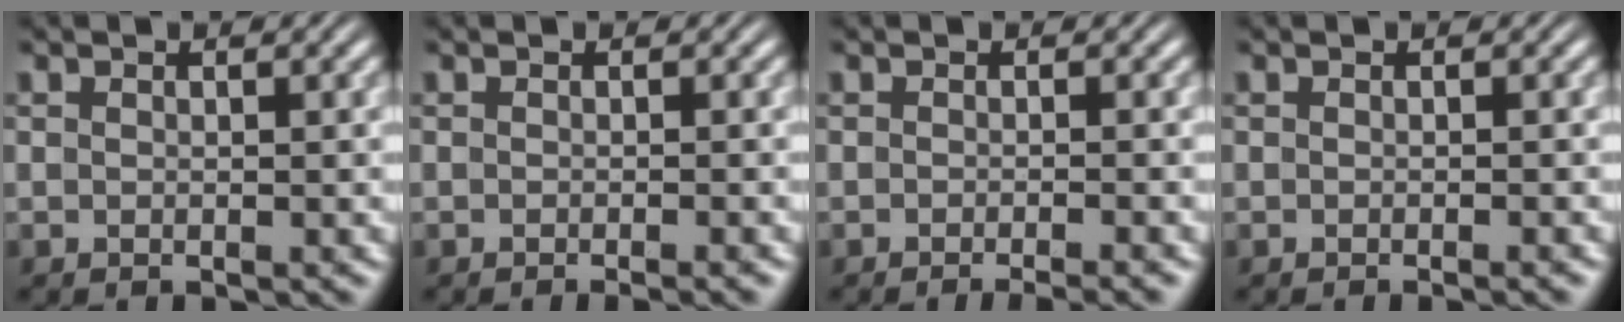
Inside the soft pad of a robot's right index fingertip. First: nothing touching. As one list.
[{"total": 1.4, "force": [-1.2, -0.2, 0.7], "torque": [-0.002, 0.003, -0.020]}, {"total": 2.7, "force": [-2.4, 0.1, 1.1], "torque": [-0.007, -0.001, -0.039]}, {"total": 0.8, "force": [-0.7, -0.2, 0.4], "torque": [-0.001, 0.003, -0.012]}]